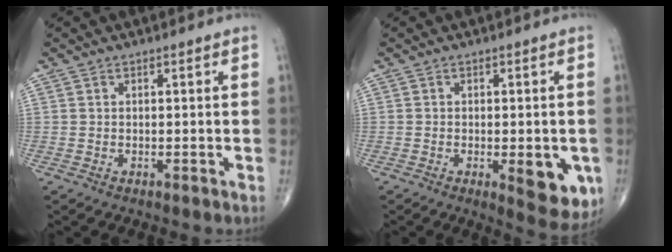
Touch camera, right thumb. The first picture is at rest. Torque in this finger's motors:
{"motor_torque": [0.89, 1.10, 0.48, -0.62, 0.15]}